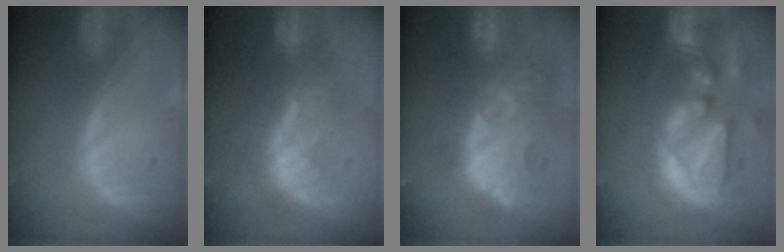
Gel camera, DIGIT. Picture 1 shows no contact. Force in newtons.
{"total": 8.1, "press": 7.8, "slide": 2.2}
{"total": 11.7, "press": 11.5, "slide": 2.4}
{"total": 13.3, "press": 11.4, "slide": 6.9}